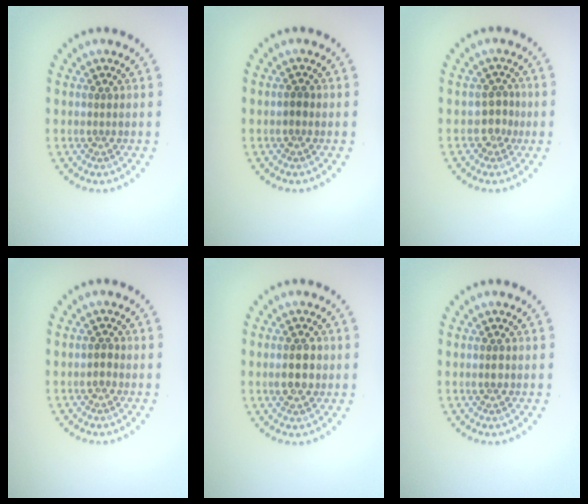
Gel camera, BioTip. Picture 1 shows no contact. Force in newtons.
{"total": 0.9, "press": 0.9, "slide": 0.1}
{"total": 1.6, "press": 1.2, "slide": 1.0}
{"total": 0.9, "press": 0.9, "slide": 0.2}
{"total": 2.9, "press": 2.9, "slide": 0.1}
{"total": 0.8, "press": 0.7, "slide": 0.3}